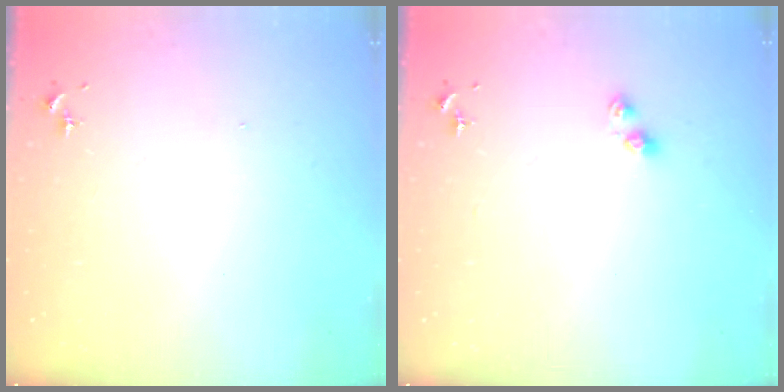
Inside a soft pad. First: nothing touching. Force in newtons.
{"total": 4.4, "press": 4.3, "slide": 0.2}